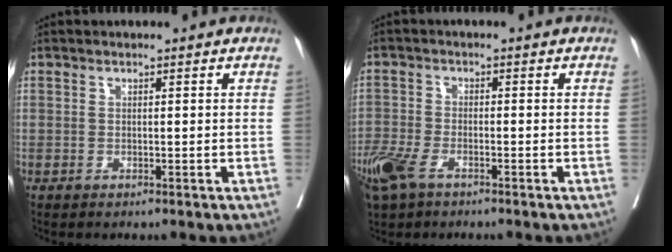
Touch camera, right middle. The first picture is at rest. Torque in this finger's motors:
{"motor_torque": [1.22, -0.91, 0.61, 0.20]}